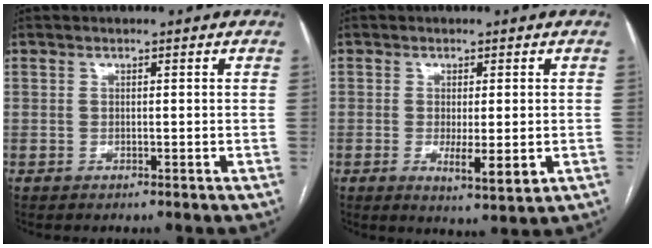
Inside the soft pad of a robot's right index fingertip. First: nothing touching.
{"total": 5.4, "force": [-1.2, 1.3, 5.1], "torque": [-0.078, -0.011, -0.013]}